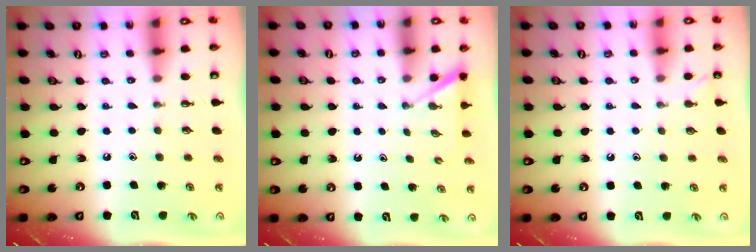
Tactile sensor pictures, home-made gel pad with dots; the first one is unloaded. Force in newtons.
{"total": 1.2, "press": 1.2, "slide": 0.1}
{"total": 3.0, "press": 3.0, "slide": 0.3}